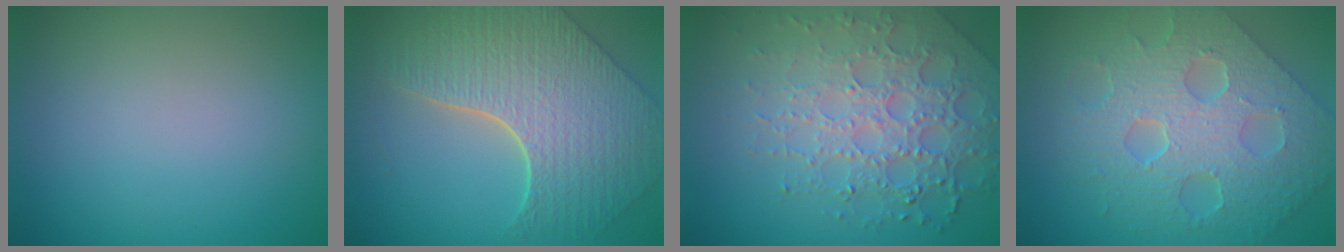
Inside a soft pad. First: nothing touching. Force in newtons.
{"total": 8.3, "press": 6.1, "slide": 5.6}
{"total": 7.0, "press": 5.1, "slide": 4.7}
{"total": 9.0, "press": 6.5, "slide": 6.2}